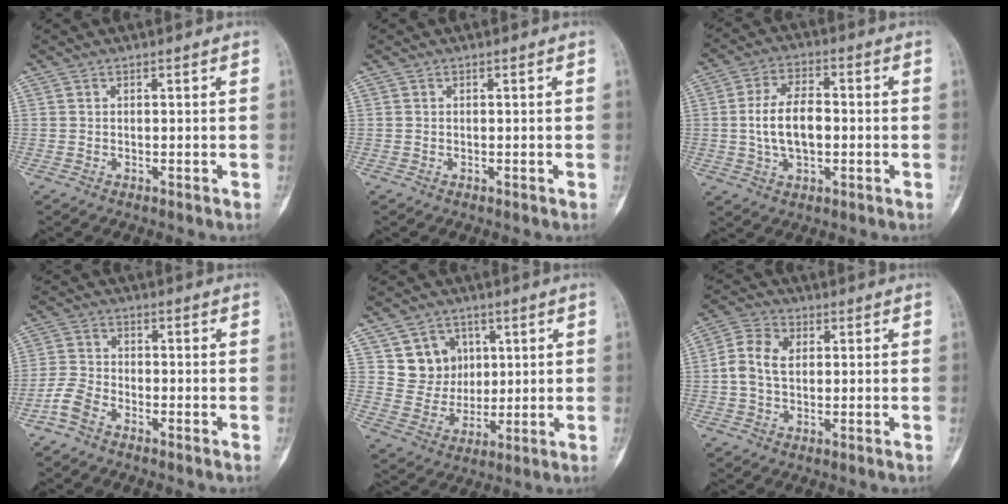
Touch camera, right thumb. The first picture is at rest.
{"total": 0.0}
{"total": 9.8, "force": [-0.4, 5.6, 8.1], "torque": [-0.145, 0.013, -0.008]}
{"total": 4.7, "force": [-3.2, 2.3, 2.5], "torque": [-0.049, 0.014, -0.073]}
{"total": 9.3, "force": [3.6, 8.2, 2.6], "torque": [-0.002, -0.015, 0.070]}
{"total": 6.6, "force": [0.4, 4.6, 4.8], "torque": [-0.102, 0.021, 0.005]}